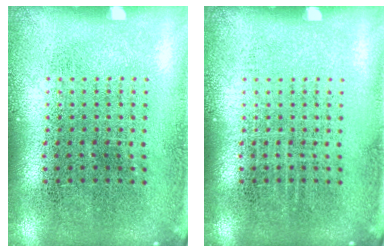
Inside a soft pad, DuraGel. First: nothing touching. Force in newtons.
{"total": 0.0}